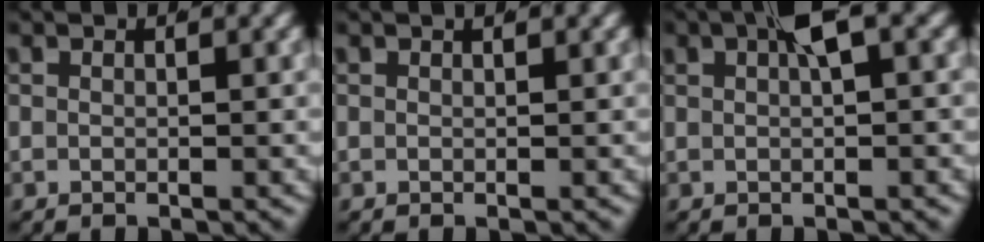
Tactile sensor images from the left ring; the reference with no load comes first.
{"total": 0.0}
{"total": 2.4, "force": [1.2, 0.2, 2.0], "torque": [-0.031, 0.006, 0.022]}